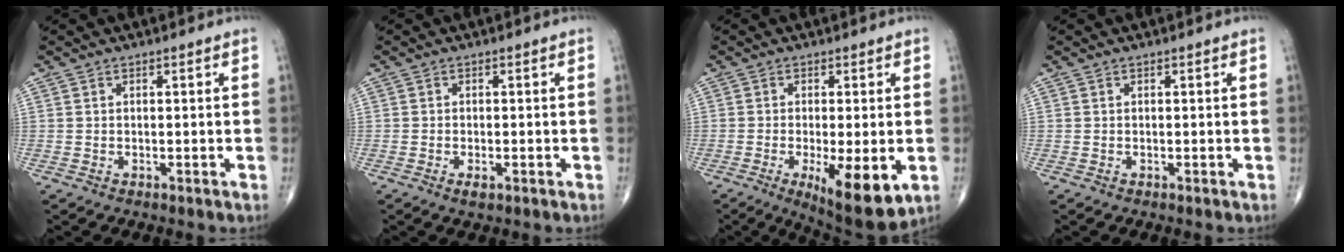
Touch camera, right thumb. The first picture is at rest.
{"total": 1.6, "force": [-0.7, 0.7, 1.2], "torque": [-0.019, 0.000, -0.011]}
{"total": 11.5, "force": [-3.3, 3.4, 10.5], "torque": [-0.160, -0.023, -0.043]}
{"total": 0.0}